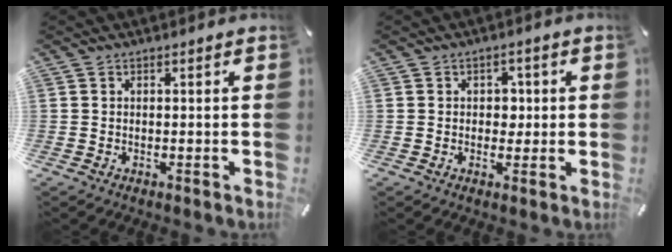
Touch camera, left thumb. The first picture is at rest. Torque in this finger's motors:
{"motor_torque": [0.28, 0.48, 0.07, -0.02, 0.00]}